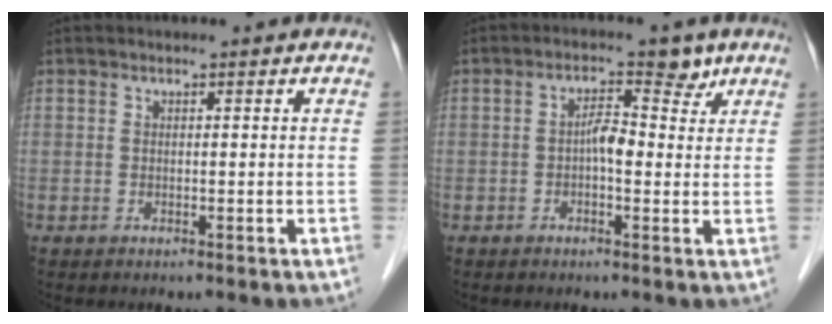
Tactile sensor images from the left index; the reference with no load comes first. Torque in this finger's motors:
{"motor_torque": [0.12, 0.10, 0.06, 0.03]}